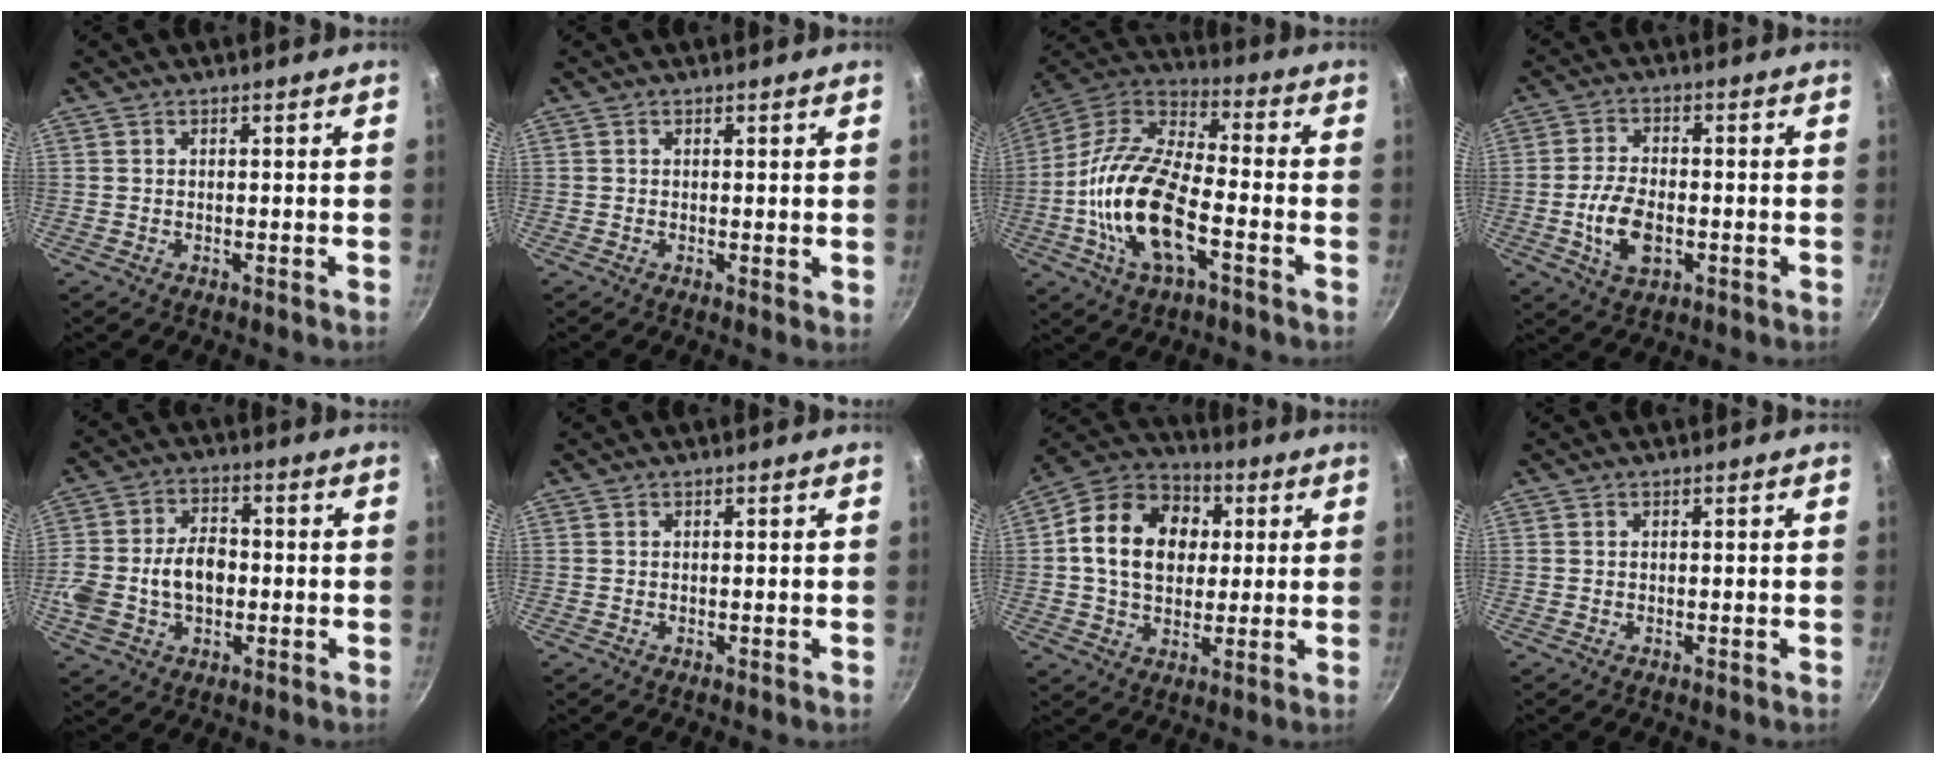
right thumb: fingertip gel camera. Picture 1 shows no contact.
{"total": 0.6, "force": [0.3, 0.3, 0.4], "torque": [-0.006, -0.003, 0.003]}
{"total": 19.7, "force": [-5.4, 9.1, 16.6], "torque": [-0.315, 0.036, -0.119]}
{"total": 8.6, "force": [-2.0, 4.9, 6.8], "torque": [-0.126, 0.012, -0.038]}
{"total": 13.2, "force": [-1.5, 9.1, 9.4], "torque": [-0.171, 0.026, -0.030]}
{"total": 0.0}
{"total": 17.0, "force": [2.8, 13.0, 10.6], "torque": [-0.157, 0.021, 0.033]}
{"total": 0.0}